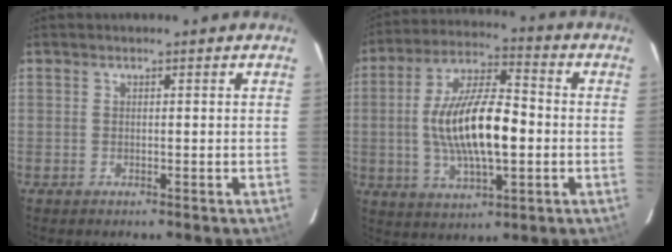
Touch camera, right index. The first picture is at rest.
{"total": 15.8, "force": [-1.4, 5.4, 14.8], "torque": [-0.281, 0.003, -0.022]}